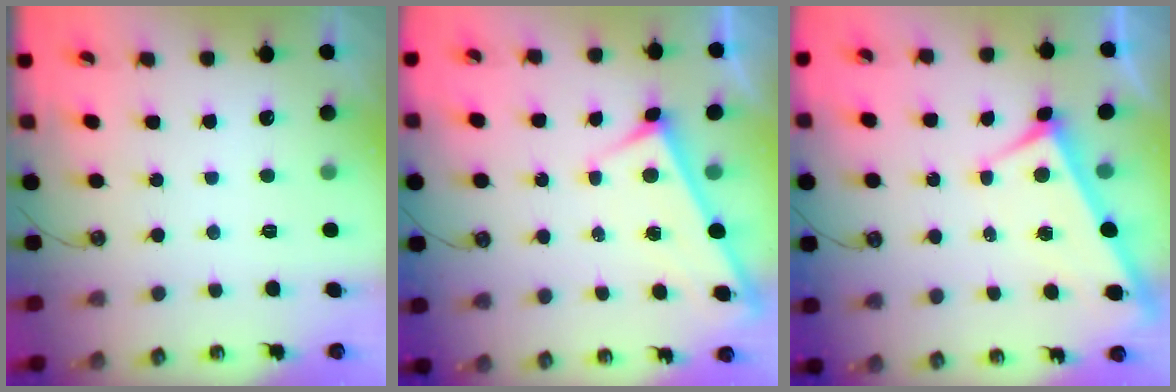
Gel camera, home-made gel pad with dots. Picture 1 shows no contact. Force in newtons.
{"total": 3.1, "press": 3.1, "slide": 0.2}
{"total": 3.9, "press": 3.9, "slide": 0.4}